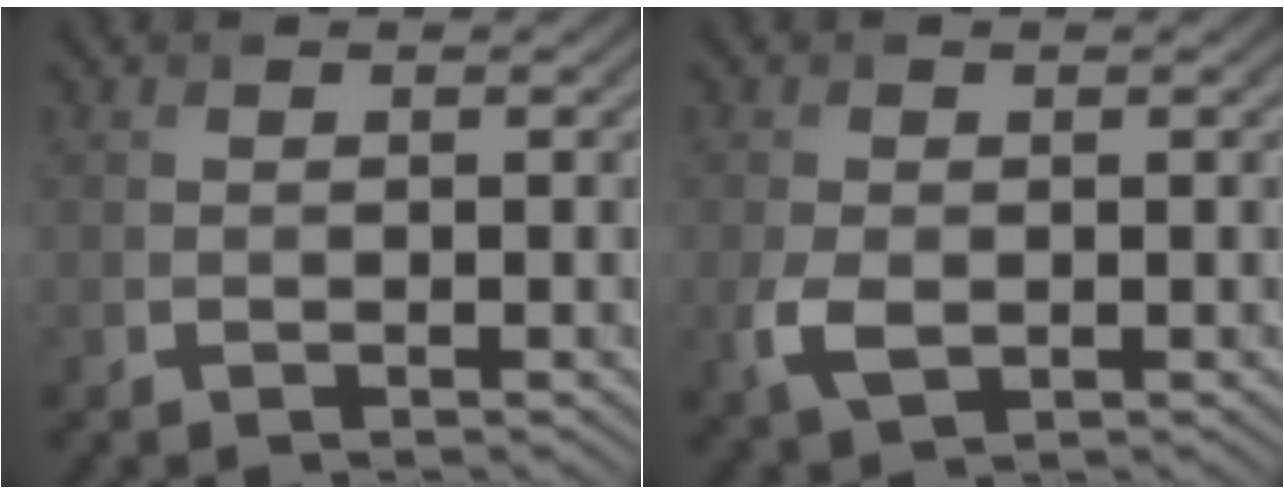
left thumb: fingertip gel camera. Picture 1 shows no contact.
{"total": 3.1, "force": [-0.7, 2.1, 2.3], "torque": [-0.064, -0.011, -0.009]}